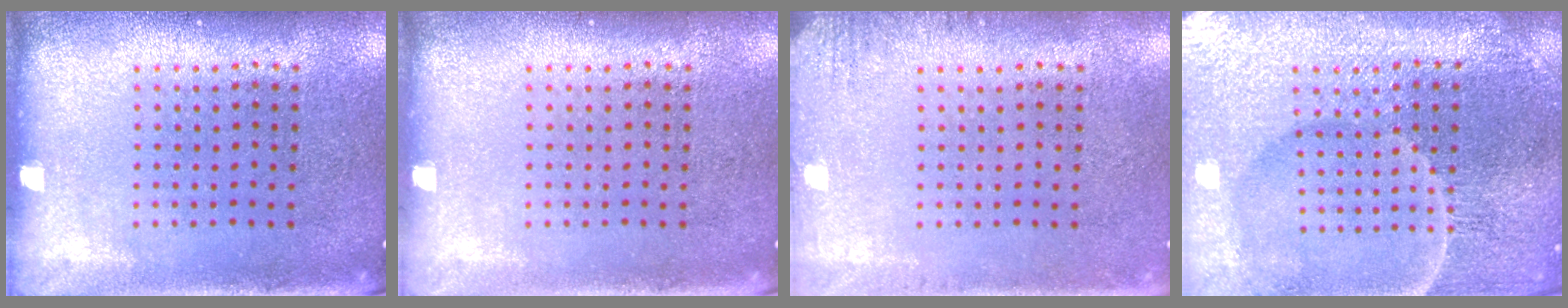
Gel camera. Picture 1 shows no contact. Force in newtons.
{"total": 0.0}
{"total": 1.5, "press": 1.5, "slide": 0.2}
{"total": 5.9, "press": 5.4, "slide": 2.3}